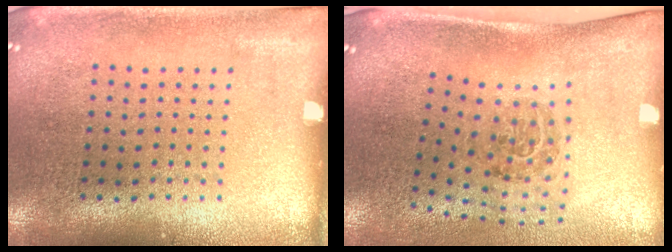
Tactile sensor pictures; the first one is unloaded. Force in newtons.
{"total": 1.8, "press": 1.2, "slide": 1.3}